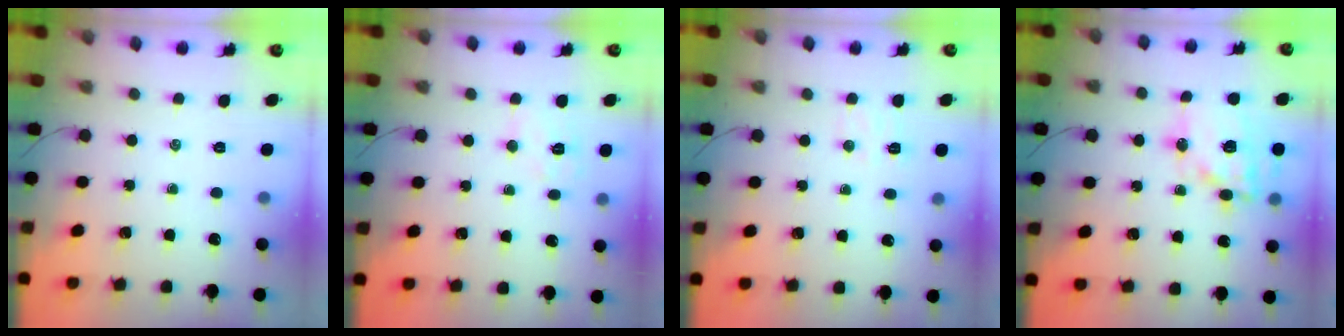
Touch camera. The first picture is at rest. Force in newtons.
{"total": 6.1, "press": 6.0, "slide": 1.0}
{"total": 5.2, "press": 5.0, "slide": 1.2}
{"total": 16.8, "press": 16.6, "slide": 2.6}